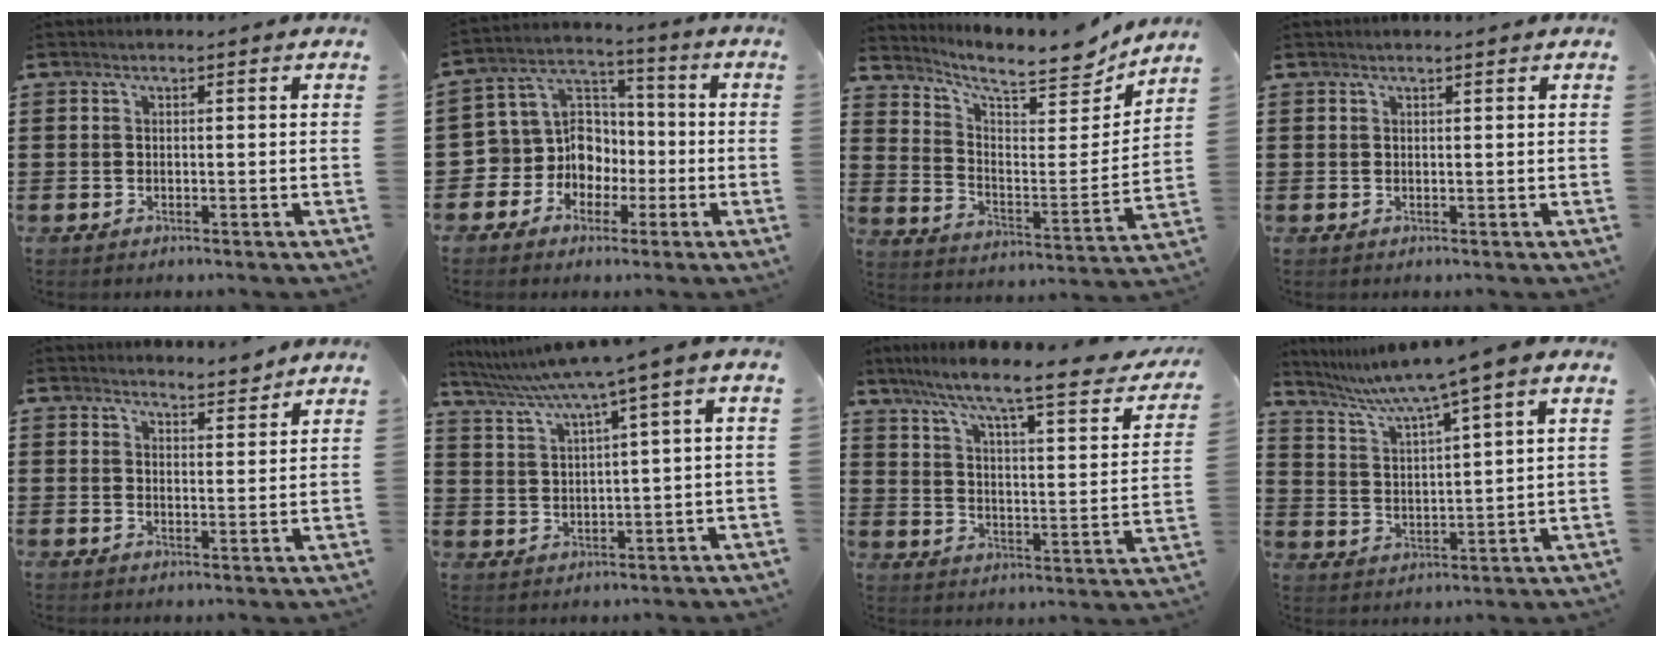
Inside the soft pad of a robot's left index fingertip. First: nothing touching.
{"total": 8.7, "force": [-2.1, 8.2, 2.0], "torque": [-0.087, 0.002, -0.042]}
{"total": 8.8, "force": [7.7, 1.5, 3.8], "torque": [-0.087, -0.064, 0.126]}
{"total": 0.6, "force": [0.4, 0.0, 0.4], "torque": [-0.007, -0.001, 0.009]}
{"total": 3.4, "force": [3.3, 0.4, 0.4], "torque": [-0.017, -0.008, 0.063]}
{"total": 5.0, "force": [2.9, -0.6, 4.0], "torque": [-0.088, -0.024, 0.044]}
{"total": 7.2, "force": [6.0, -0.4, 4.0], "torque": [-0.097, -0.056, 0.088]}
{"total": 6.3, "force": [4.8, -0.8, 4.0], "torque": [-0.097, -0.033, 0.073]}